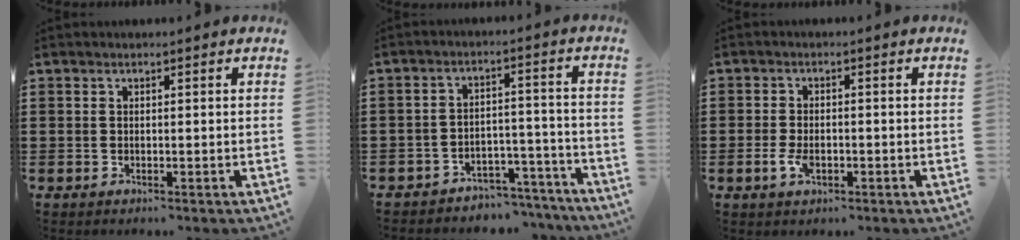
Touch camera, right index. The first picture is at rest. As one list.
[{"total": 4.2, "force": [-3.9, 1.3, 0.8], "torque": [-0.016, 0.012, -0.079]}, {"total": 2.9, "force": [-0.8, 1.5, 2.4], "torque": [-0.059, -0.007, -0.015]}]